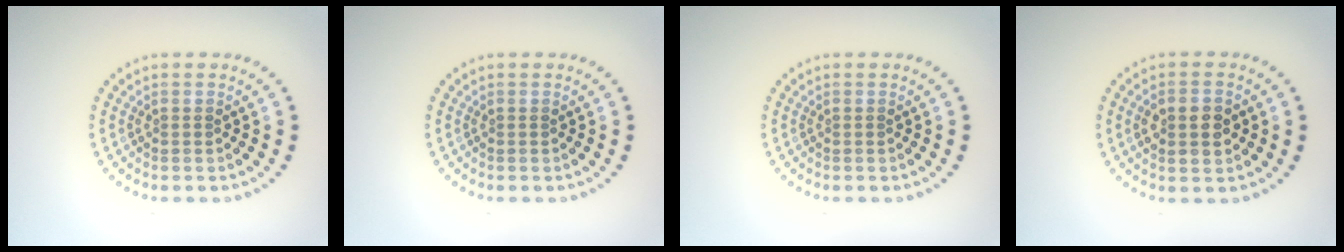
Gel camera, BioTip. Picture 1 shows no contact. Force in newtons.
{"total": 0.0}
{"total": 0.0}
{"total": 2.9, "press": 2.9, "slide": 0.1}